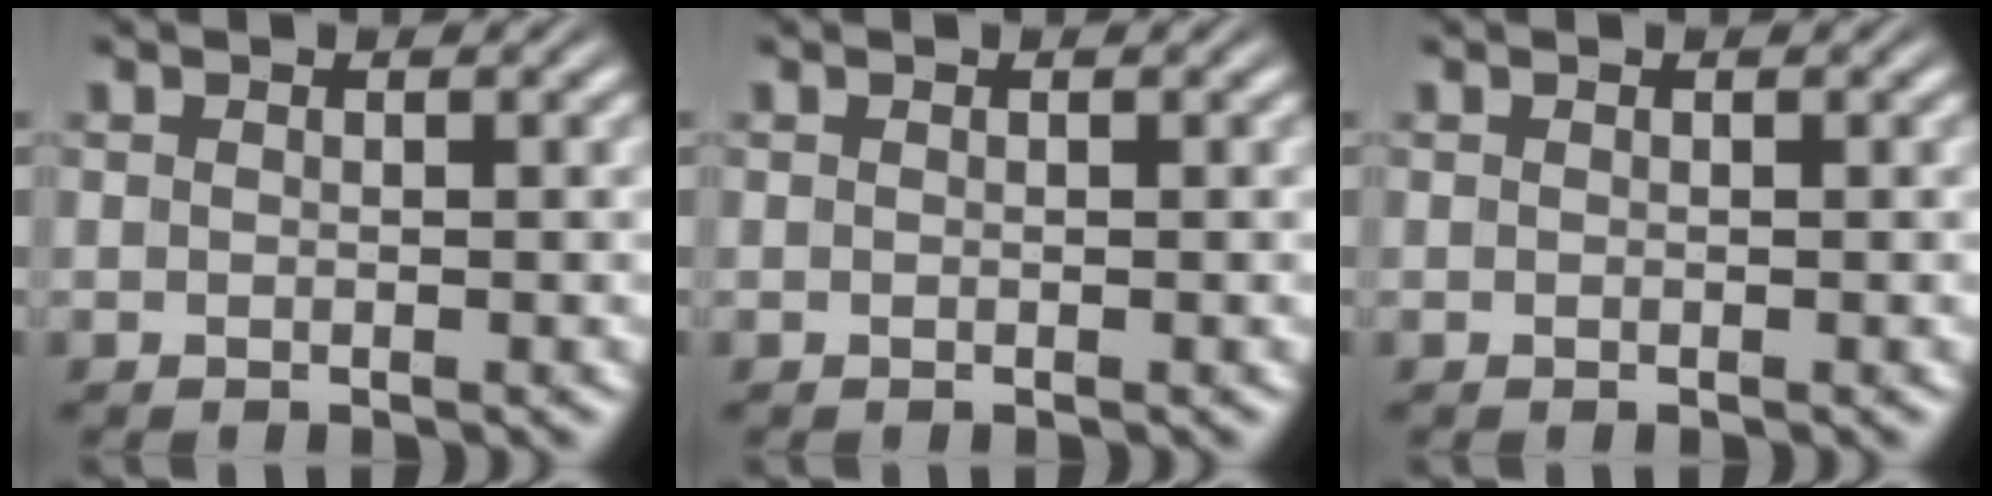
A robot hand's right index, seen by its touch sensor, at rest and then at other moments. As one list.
[{"total": 0.0}, {"total": 0.0}]